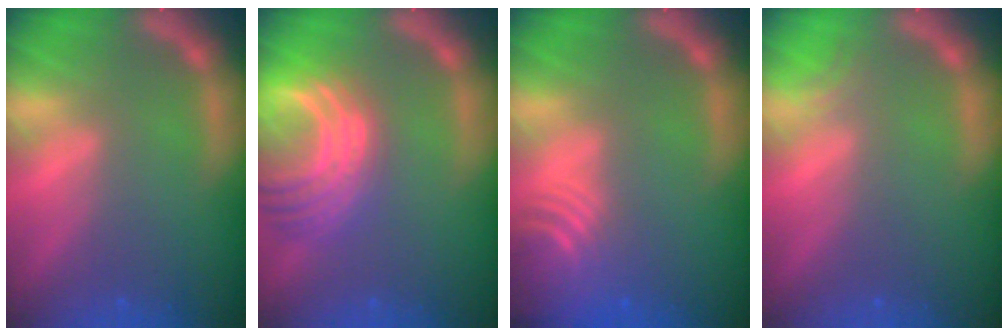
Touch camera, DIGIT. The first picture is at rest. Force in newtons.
{"total": 10.0}
{"total": 7.5}
{"total": 0.9}